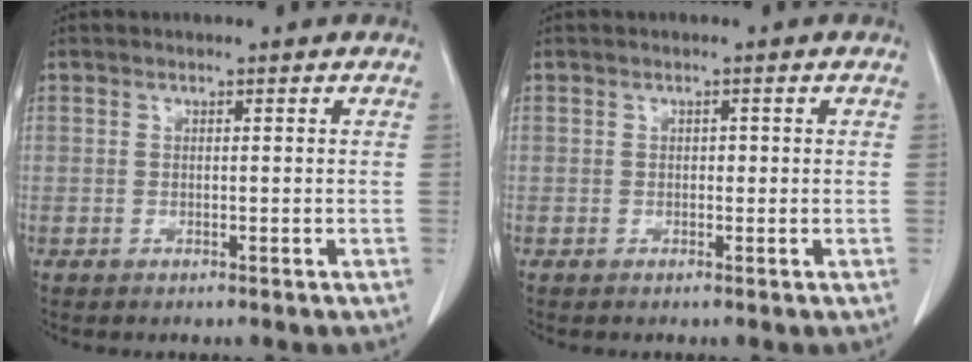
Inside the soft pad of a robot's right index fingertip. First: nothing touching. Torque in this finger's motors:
{"motor_torque": [0.10, 0.02, 0.02, -0.01]}